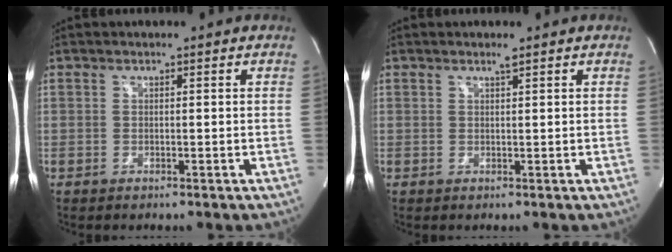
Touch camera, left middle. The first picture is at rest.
{"total": 0.7, "force": [0.6, -0.1, 0.4], "torque": [-0.012, -0.002, 0.013]}